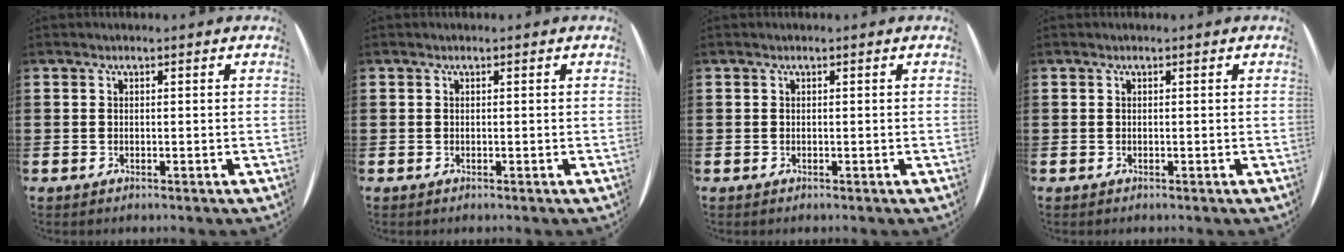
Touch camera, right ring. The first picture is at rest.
{"total": 0.0}
{"total": 0.0}
{"total": 0.0}